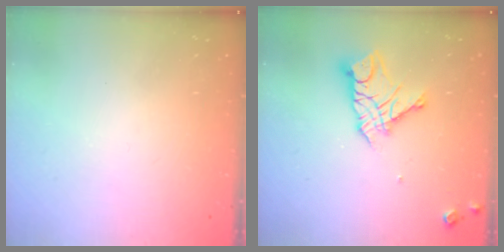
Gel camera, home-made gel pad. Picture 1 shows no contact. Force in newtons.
{"total": 12.3, "press": 12.2, "slide": 1.1}